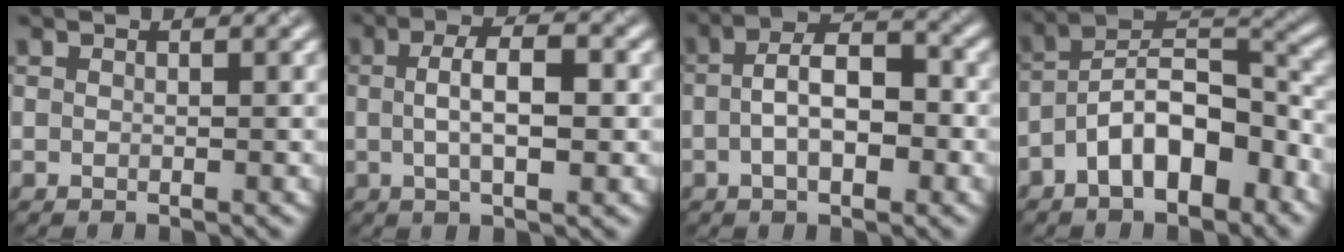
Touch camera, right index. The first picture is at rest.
{"total": 4.0, "force": [-0.4, 0.9, 3.8], "torque": [-0.069, 0.012, 0.005]}
{"total": 4.8, "force": [-1.1, 2.0, 4.2], "torque": [-0.076, 0.011, -0.009]}
{"total": 8.2, "force": [-4.8, 3.3, 5.8], "torque": [-0.094, 0.028, -0.078]}